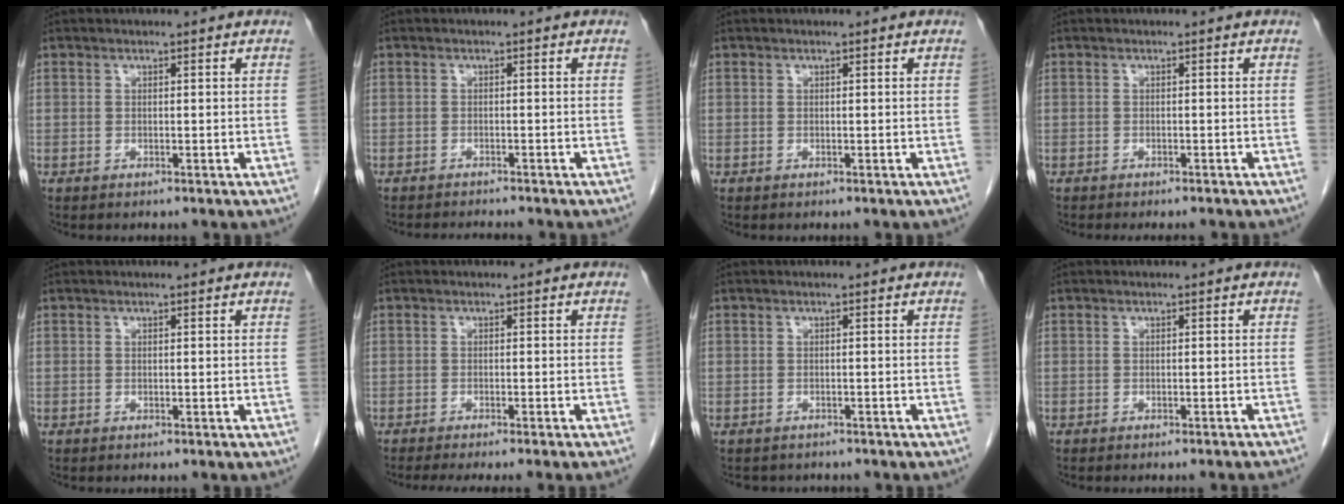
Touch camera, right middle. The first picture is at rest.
{"total": 2.9, "force": [-2.9, -0.1, 0.7], "torque": [-0.010, -0.011, -0.040]}
{"total": 0.0}
{"total": 3.6, "force": [-3.2, 0.7, 1.5], "torque": [-0.019, -0.007, -0.038]}
{"total": 0.0}
{"total": 6.9, "force": [-6.0, -0.8, 3.4], "torque": [-0.023, -0.014, -0.087]}
{"total": 3.5, "force": [-3.1, 1.4, 0.5], "torque": [-0.010, -0.003, -0.038]}
{"total": 4.8, "force": [-4.5, -0.3, 1.6], "torque": [-0.015, -0.014, -0.050]}